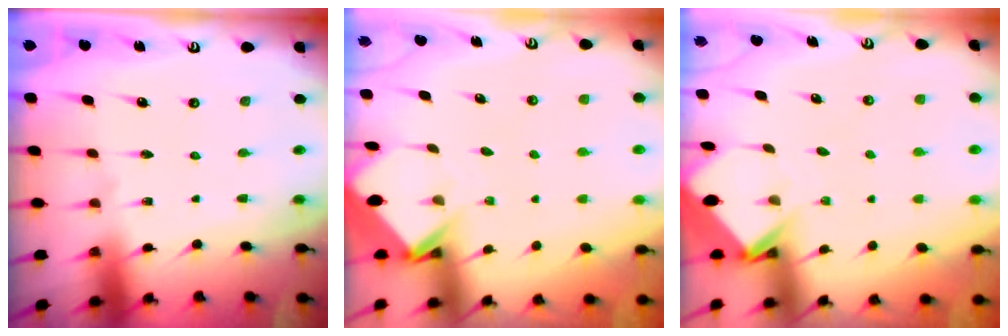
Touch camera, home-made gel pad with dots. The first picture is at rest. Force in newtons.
{"total": 3.9, "press": 3.9, "slide": 0.2}
{"total": 3.9, "press": 3.9, "slide": 0.2}